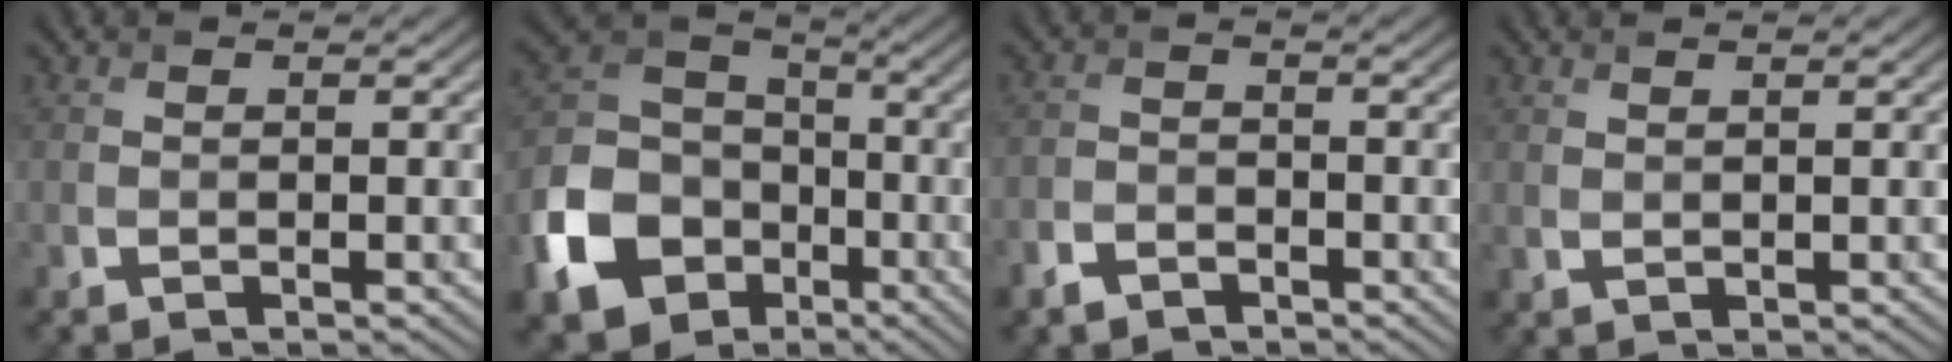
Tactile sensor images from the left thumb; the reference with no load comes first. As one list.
[{"total": 14.6, "force": [-6.1, 11.2, 7.1], "torque": [-0.215, -0.041, -0.120]}, {"total": 2.9, "force": [-2.2, 1.6, 1.0], "torque": [-0.021, -0.004, -0.050]}, {"total": 0.9, "force": [0.8, 0.1, 0.4], "torque": [-0.014, 0.000, 0.018]}]